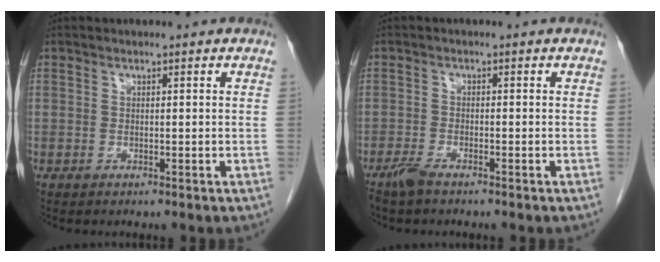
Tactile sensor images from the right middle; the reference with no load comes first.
{"total": 2.2, "force": [-1.8, 0.3, 1.2], "torque": [-0.033, -0.005, -0.037]}